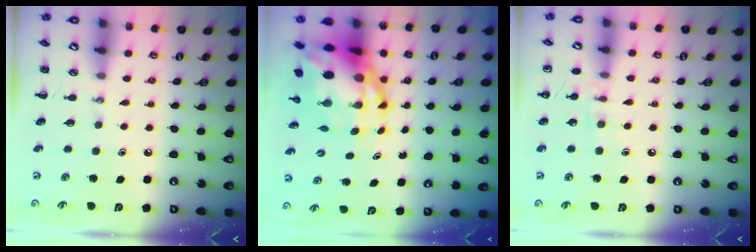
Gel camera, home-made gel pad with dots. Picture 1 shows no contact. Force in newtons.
{"total": 11.4, "press": 10.9, "slide": 3.2}
{"total": 7.5, "press": 7.2, "slide": 2.0}